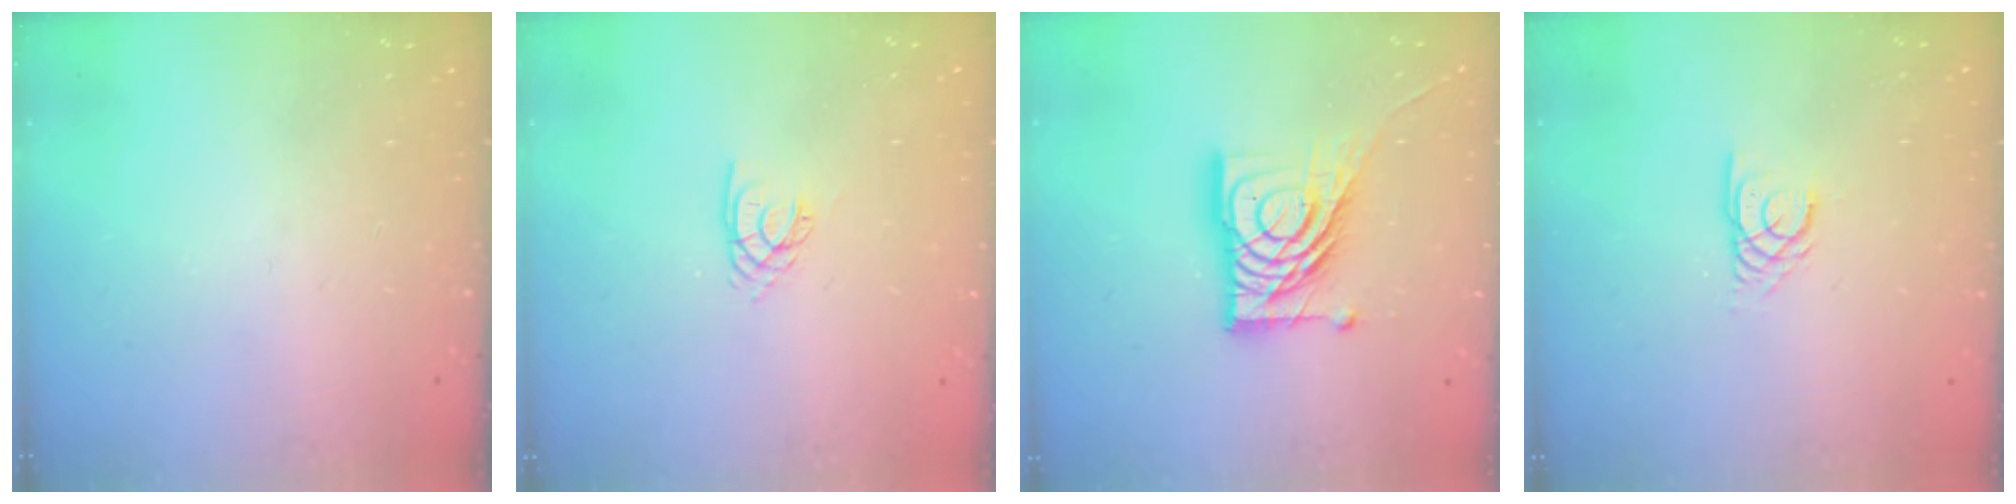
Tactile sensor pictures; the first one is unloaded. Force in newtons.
{"total": 2.1, "press": 2.1, "slide": 0.3}
{"total": 17.8, "press": 17.7, "slide": 2.0}
{"total": 2.4, "press": 2.4, "slide": 0.2}